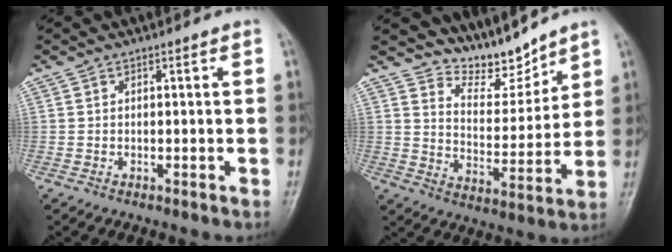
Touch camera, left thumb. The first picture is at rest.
{"total": 9.3, "force": [8.5, 3.1, 2.1], "torque": [-0.004, -0.067, 0.156]}